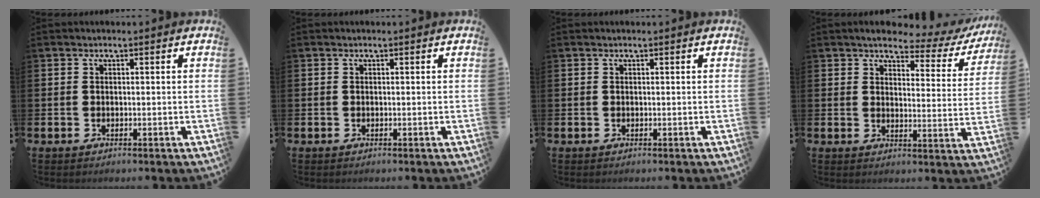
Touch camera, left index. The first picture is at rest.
{"total": 0.0}
{"total": 0.0}
{"total": 3.7, "force": [3.2, 1.4, 1.3], "torque": [-0.025, -0.031, 0.043]}